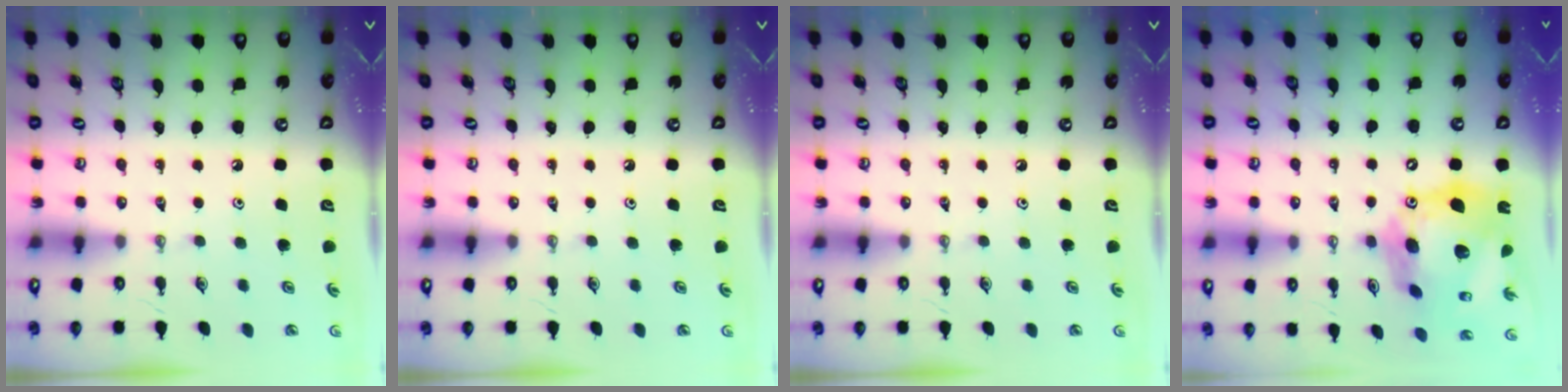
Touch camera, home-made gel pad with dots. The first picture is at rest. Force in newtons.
{"total": 0.0}
{"total": 0.0}
{"total": 23.1, "press": 23.0, "slide": 2.3}